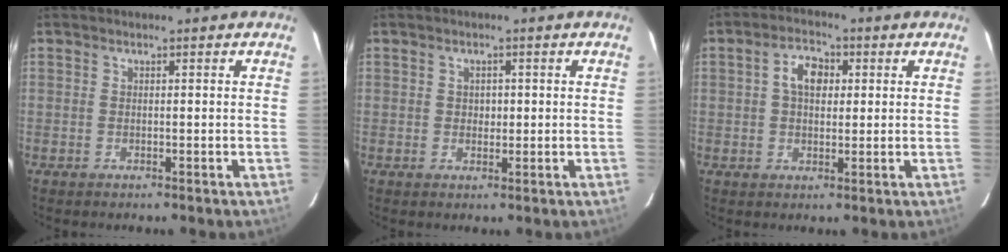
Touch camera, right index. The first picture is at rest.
{"total": 1.8, "force": [0.2, 1.6, 0.8], "torque": [-0.009, 0.005, 0.003]}
{"total": 5.5, "force": [1.2, 3.6, 4.0], "torque": [-0.069, 0.018, 0.020]}